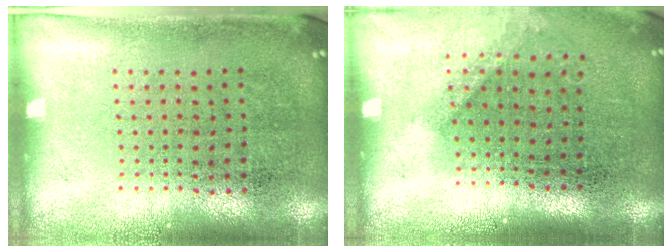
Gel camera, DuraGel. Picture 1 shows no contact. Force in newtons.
{"total": 1.0, "press": 0.7, "slide": 0.7}